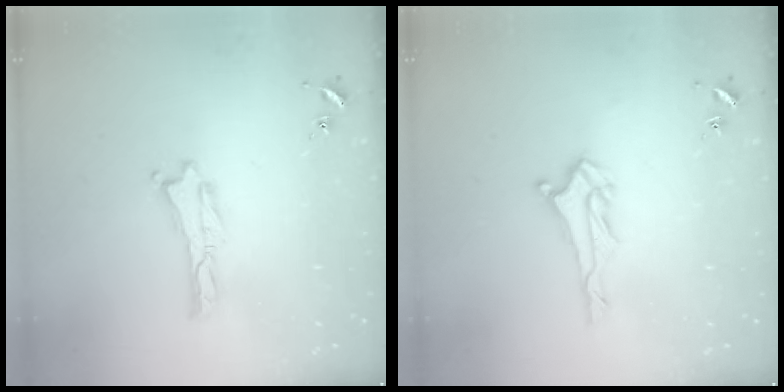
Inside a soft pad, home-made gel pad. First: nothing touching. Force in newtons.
{"total": 3.6, "press": 3.6, "slide": 0.4}